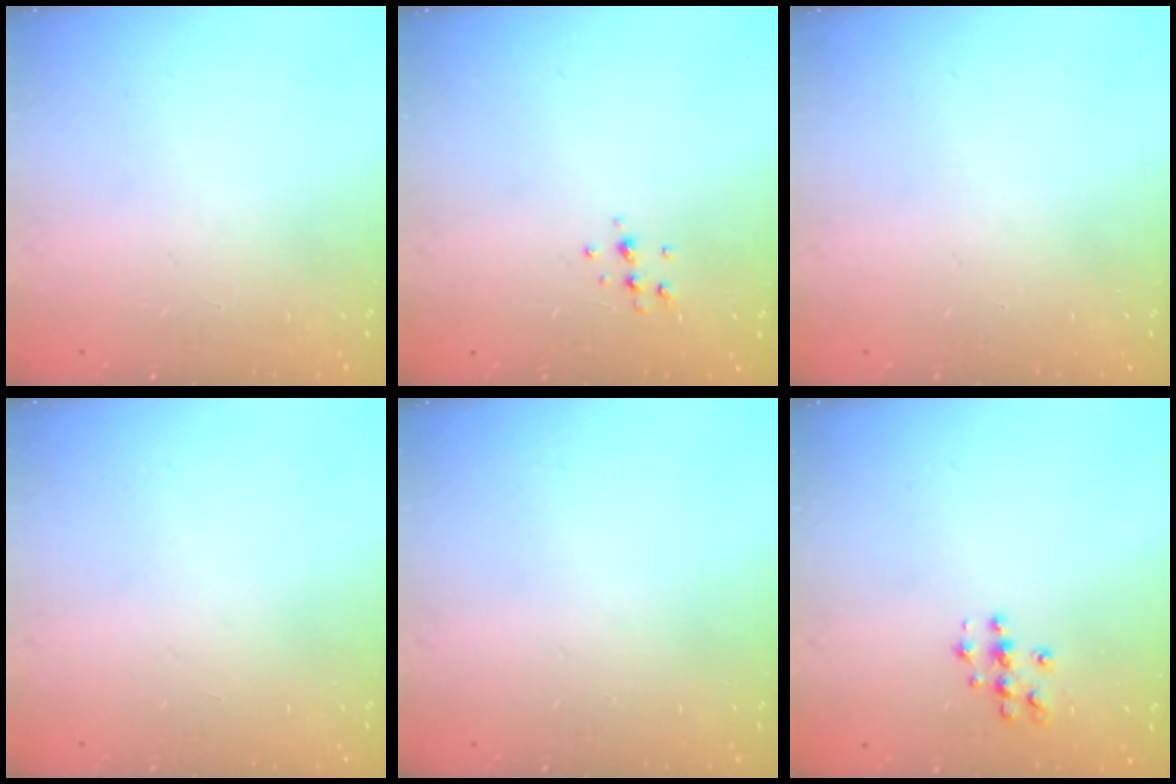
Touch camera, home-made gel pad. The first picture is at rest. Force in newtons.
{"total": 5.4, "press": 5.3, "slide": 1.1}
{"total": 0.0}
{"total": 0.0}
{"total": 0.0}
{"total": 5.2, "press": 5.1, "slide": 0.5}